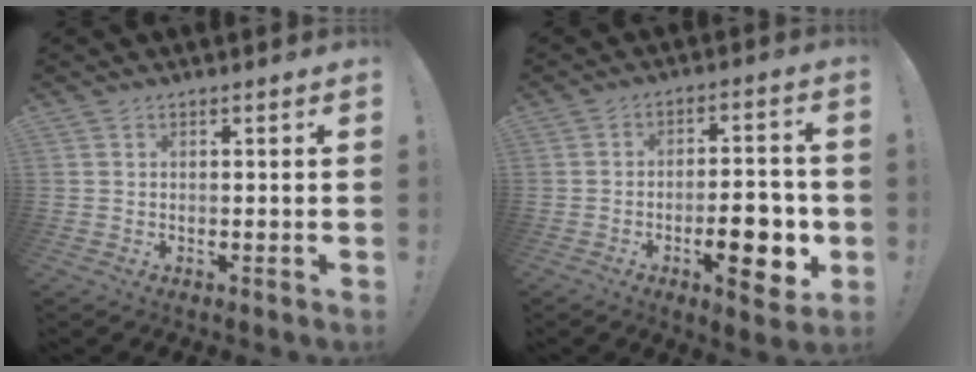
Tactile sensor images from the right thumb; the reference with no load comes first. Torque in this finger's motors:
{"motor_torque": [1.76, 1.98, 1.14, -1.00, 0.37]}